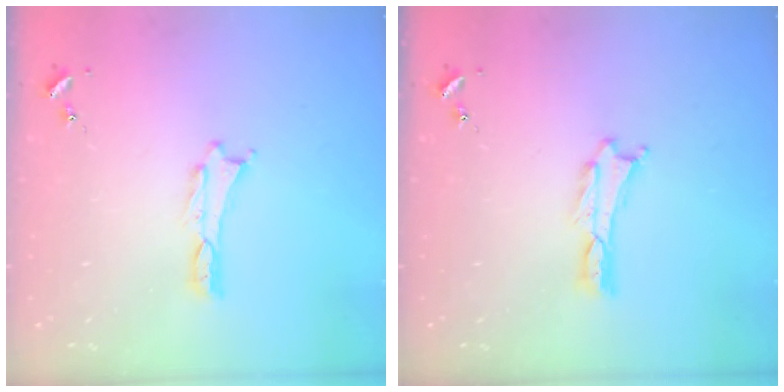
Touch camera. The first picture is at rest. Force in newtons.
{"total": 0.0}